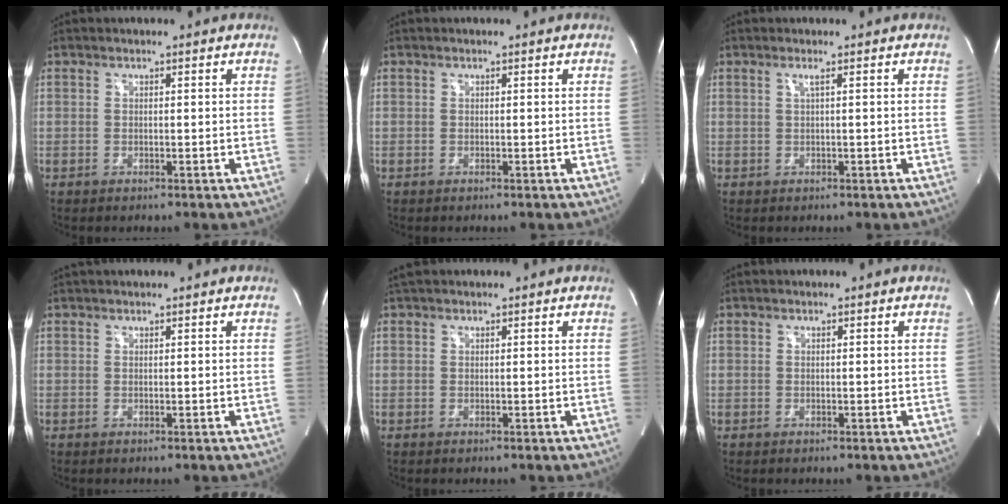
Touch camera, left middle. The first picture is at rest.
{"total": 0.0}
{"total": 0.8, "force": [0.3, -0.3, 0.7], "torque": [-0.023, 0.001, 0.010]}
{"total": 2.5, "force": [2.3, 0.2, 0.9], "torque": [-0.013, 0.034, 0.041]}
{"total": 1.8, "force": [1.6, 0.5, 0.7], "torque": [-0.017, 0.026, 0.031]}
{"total": 0.0}